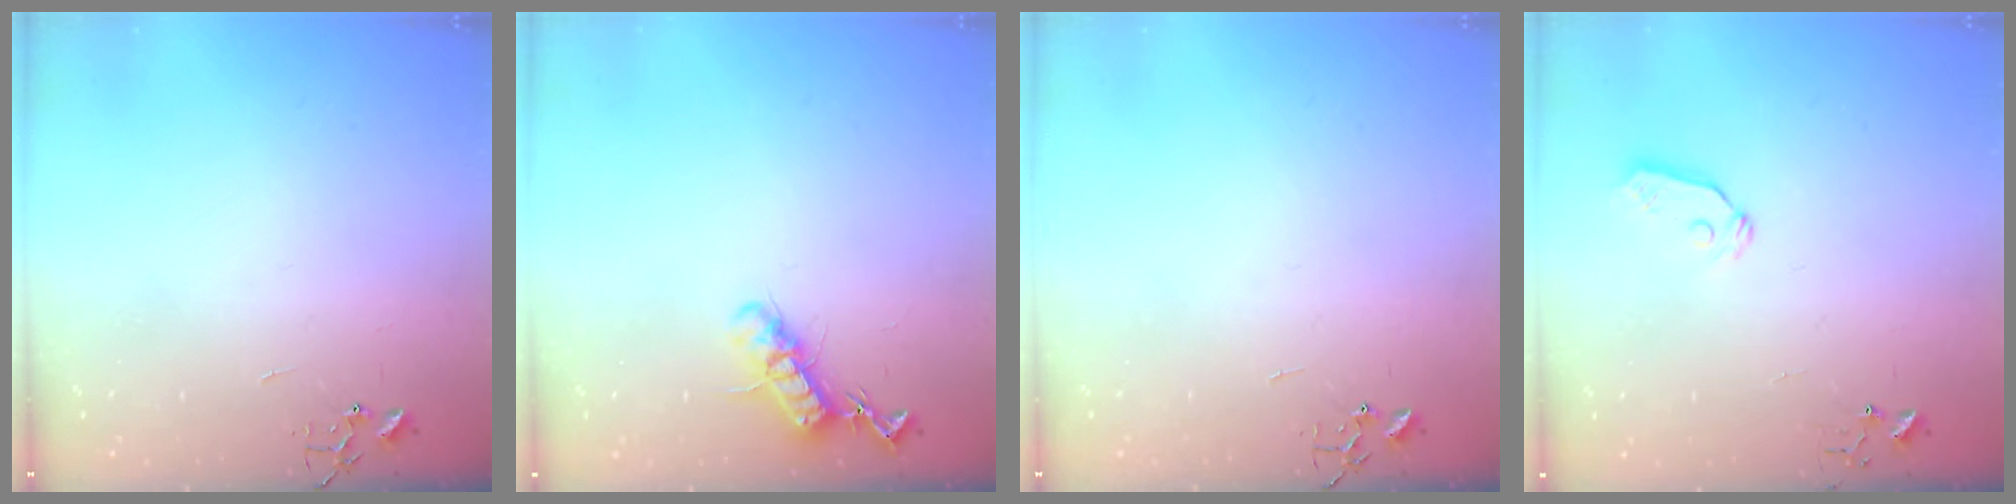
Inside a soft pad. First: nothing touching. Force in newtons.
{"total": 12.5, "press": 12.5, "slide": 0.6}
{"total": 0.0}
{"total": 6.5, "press": 6.5, "slide": 0.2}